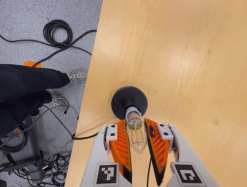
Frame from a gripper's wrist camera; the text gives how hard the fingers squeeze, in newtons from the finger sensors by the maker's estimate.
{"total": 21.2, "left": 23.9, "right": 18.4}